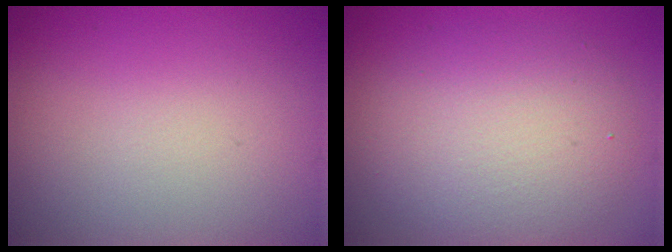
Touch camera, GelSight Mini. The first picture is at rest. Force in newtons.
{"total": 5.9, "press": 5.9, "slide": 0.2}